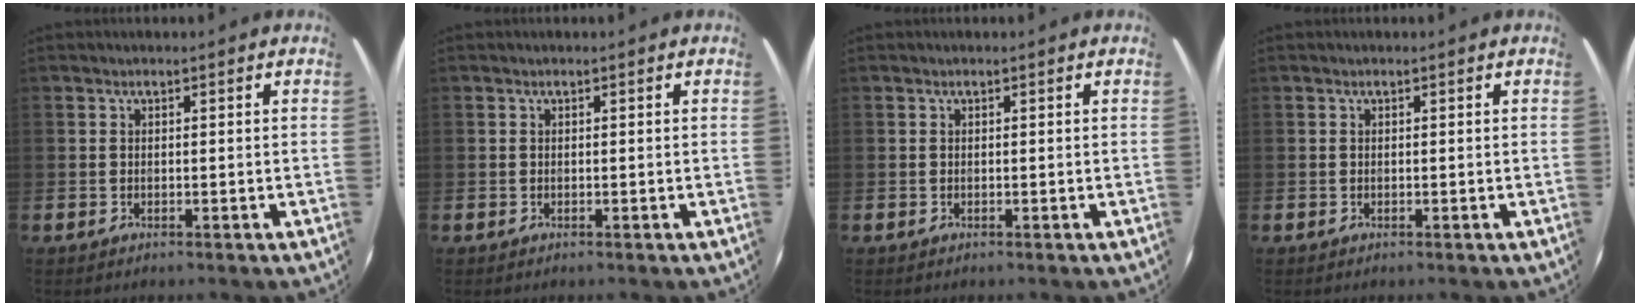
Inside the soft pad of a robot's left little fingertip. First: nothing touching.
{"total": 0.0}
{"total": 0.0}
{"total": 0.0}